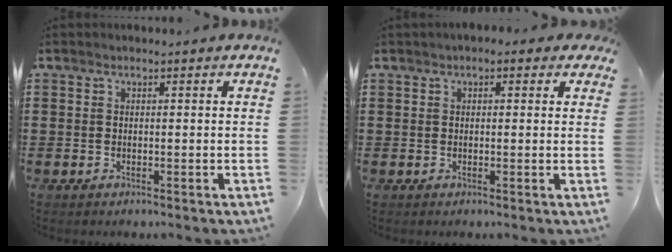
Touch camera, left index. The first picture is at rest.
{"total": 1.3, "force": [0.4, 0.9, 0.8], "torque": [-0.019, 0.007, 0.005]}